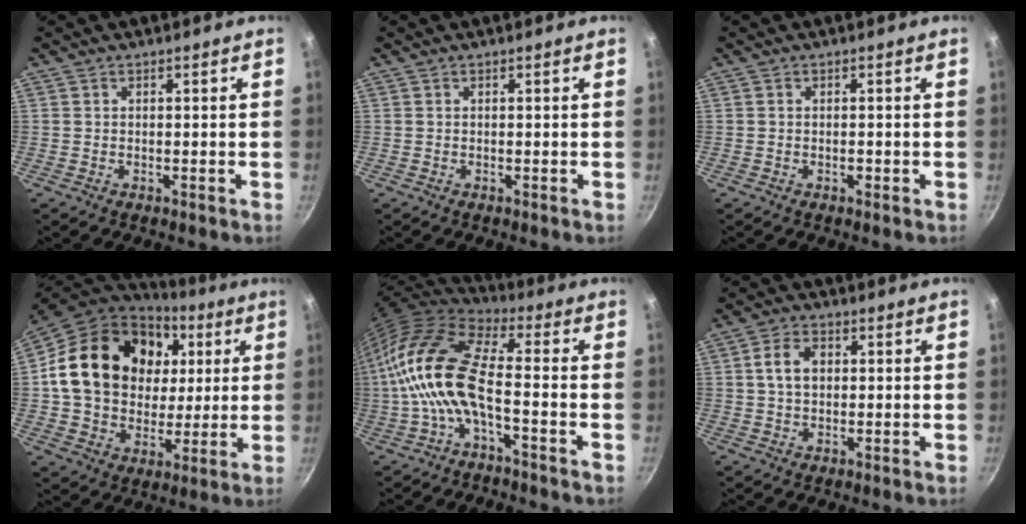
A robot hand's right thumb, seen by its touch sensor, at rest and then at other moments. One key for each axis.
{"total": 0.0}
{"total": 0.9, "fx": -0.3, "fy": 0.5, "fz": 0.6, "tx": -0.008, "ty": 0.004, "tz": -0.005}
{"total": 24.3, "fx": 5.8, "fy": 18.9, "fz": 14.2, "tx": -0.230, "ty": 0.012, "tz": 0.104}
{"total": 15.5, "fx": -2.7, "fy": 6.6, "fz": 13.8, "tx": -0.273, "ty": 0.032, "tz": -0.064}
{"total": 5.7, "fx": 0.9, "fy": 4.0, "fz": 4.0, "tx": -0.059, "ty": 0.010, "tz": 0.012}